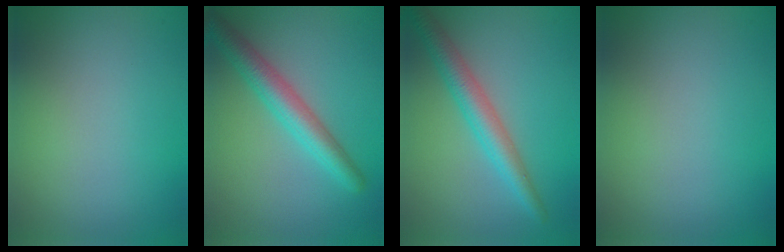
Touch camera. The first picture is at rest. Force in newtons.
{"total": 4.2, "press": 4.2, "slide": 0.2}
{"total": 4.0, "press": 4.0, "slide": 0.0}
{"total": 0.0}